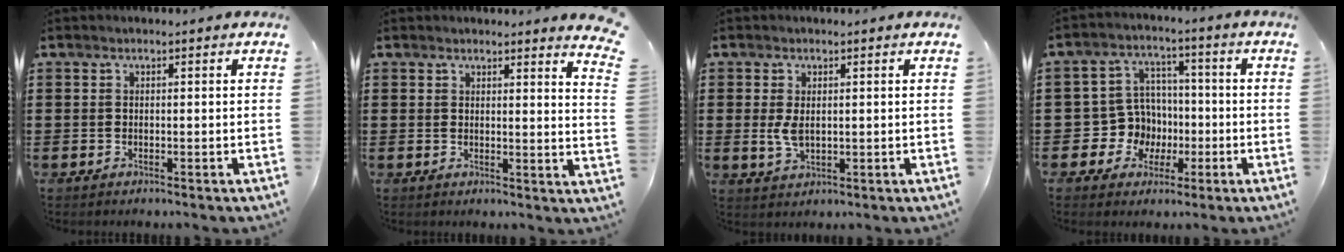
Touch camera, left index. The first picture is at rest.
{"total": 2.8, "force": [2.6, -0.5, 0.9], "torque": [-0.020, -0.013, 0.047]}
{"total": 3.3, "force": [0.3, 1.8, 2.8], "torque": [-0.073, -0.002, 0.002]}
{"total": 8.3, "force": [-1.1, 7.8, 2.5], "torque": [-0.087, 0.013, -0.013]}